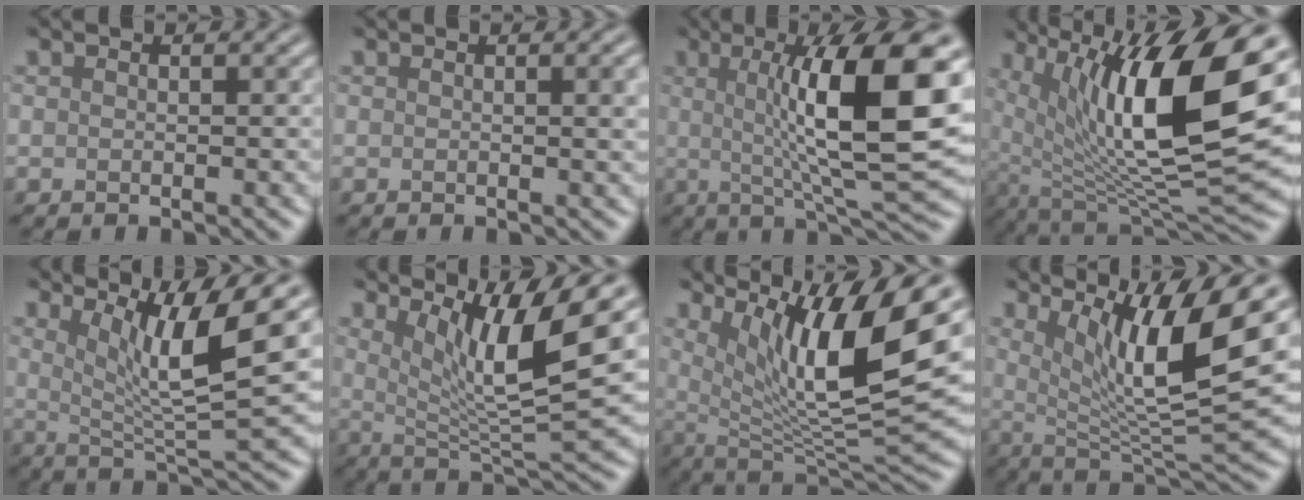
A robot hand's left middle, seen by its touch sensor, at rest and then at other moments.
{"total": 2.5, "force": [0.4, 0.9, 2.3], "torque": [-0.016, 0.010, 0.007]}
{"total": 11.9, "force": [1.7, 2.5, 11.5], "torque": [-0.158, 0.008, 0.035]}
{"total": 14.9, "force": [4.5, 5.2, 13.3], "torque": [-0.233, -0.007, 0.085]}
{"total": 7.9, "force": [2.7, 1.2, 7.3], "torque": [-0.110, -0.004, 0.054]}
{"total": 9.2, "force": [3.6, 1.6, 8.3], "torque": [-0.131, -0.005, 0.074]}
{"total": 11.7, "force": [4.5, 2.9, 10.4], "torque": [-0.170, -0.004, 0.095]}
{"total": 10.2, "force": [3.8, 2.1, 9.3], "torque": [-0.149, -0.007, 0.080]}